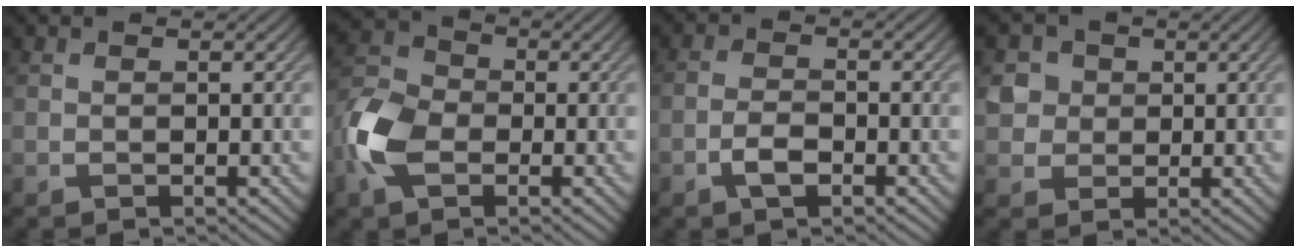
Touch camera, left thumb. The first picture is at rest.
{"total": 8.6, "force": [-3.0, 5.7, 5.7], "torque": [-0.145, -0.001, -0.075]}
{"total": 3.0, "force": [-1.6, 1.4, 2.1], "torque": [-0.044, 0.002, -0.037]}
{"total": 4.0, "force": [0.8, 3.8, 1.1], "torque": [-0.044, -0.003, 0.012]}